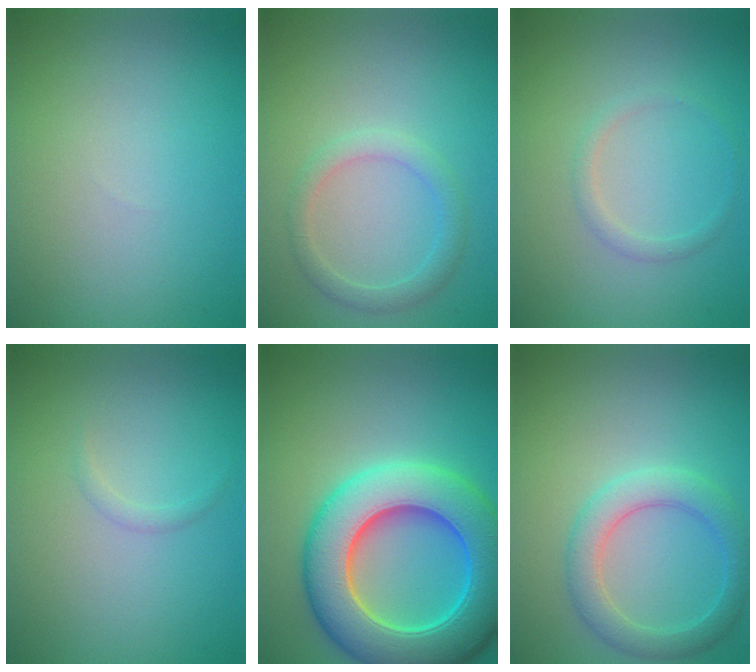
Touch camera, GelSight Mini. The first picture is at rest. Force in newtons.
{"total": 2.2, "press": 2.2, "slide": 0.1}
{"total": 1.2, "press": 1.2, "slide": 0.1}
{"total": 0.7, "press": 0.7, "slide": 0.0}
{"total": 11.7, "press": 11.7, "slide": 0.2}
{"total": 3.7, "press": 3.6, "slide": 0.3}